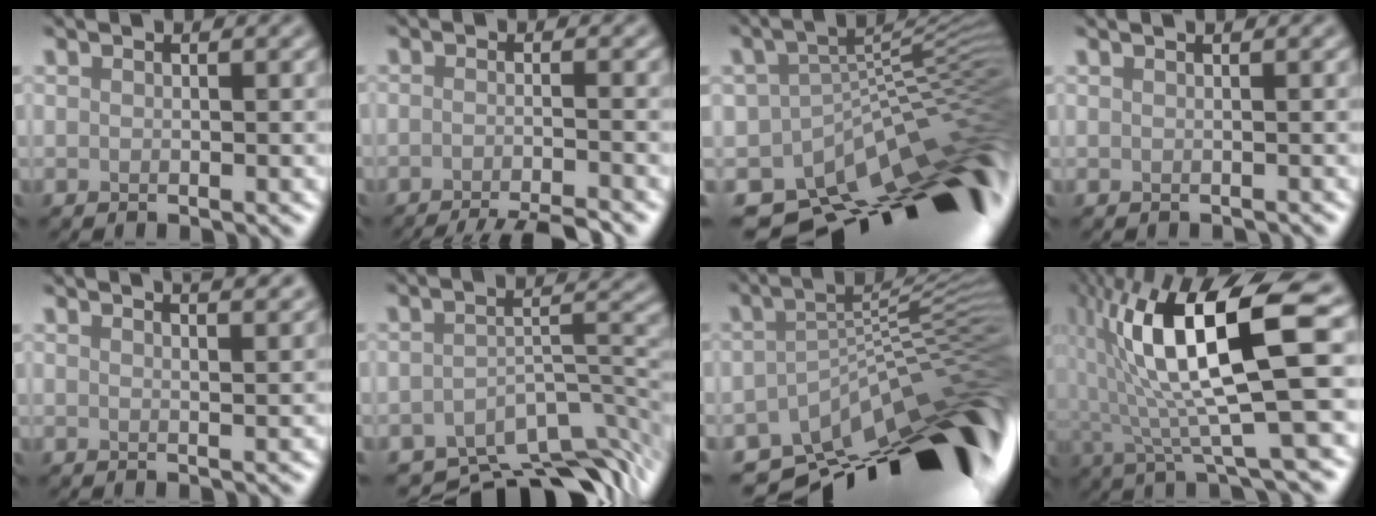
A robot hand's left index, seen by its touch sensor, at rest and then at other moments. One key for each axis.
{"total": 6.7, "fx": -5.4, "fy": 1.4, "fz": 3.6, "tx": -0.031, "ty": -0.011, "tz": -0.075}
{"total": 13.2, "fx": -8.2, "fy": 5.3, "fz": 8.9, "tx": -0.143, "ty": 0.000, "tz": -0.124}
{"total": 0.6, "fx": 0.4, "fy": 0.2, "fz": 0.4, "tx": -0.001, "ty": 0.001, "tz": -0.002}
{"total": 4.2, "fx": 3.3, "fy": 1.5, "fz": 2.2, "tx": 0.000, "ty": 0.025, "tz": 0.010}
{"total": 8.2, "fx": -6.2, "fy": 2.6, "fz": 4.7, "tx": -0.063, "ty": -0.011, "tz": -0.098}
{"total": 13.9, "fx": -7.7, "fy": 5.0, "fz": 10.4, "tx": -0.162, "ty": -0.010, "tz": -0.113}
{"total": 12.0, "fx": 2.6, "fy": 2.7, "fz": 11.4, "tx": -0.195, "ty": 0.005, "tz": 0.048}